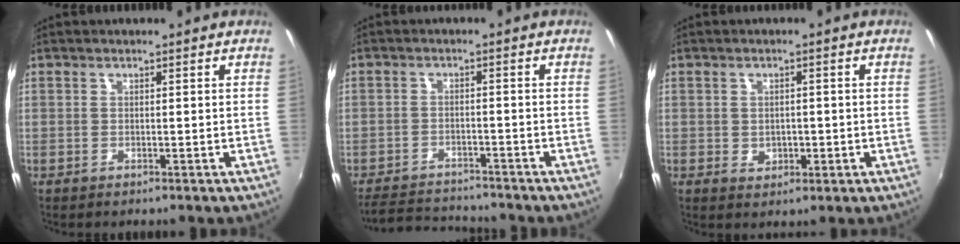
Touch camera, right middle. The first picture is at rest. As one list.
[{"total": 7.6, "force": [-7.3, 2.0, 1.3], "torque": [-0.052, 0.013, -0.119]}, {"total": 3.2, "force": [-0.5, 2.6, 1.8], "torque": [-0.031, -0.002, -0.006]}]